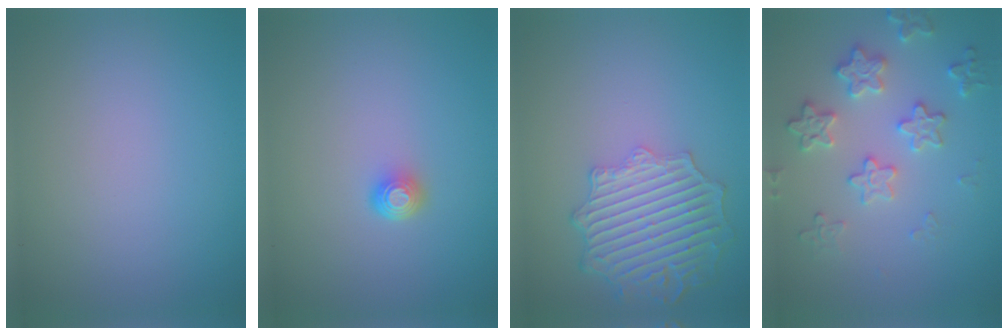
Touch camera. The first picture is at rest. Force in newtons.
{"total": 1.5, "press": 1.1, "slide": 1.1}
{"total": 6.2, "press": 5.0, "slide": 3.7}
{"total": 3.7, "press": 3.5, "slide": 1.4}